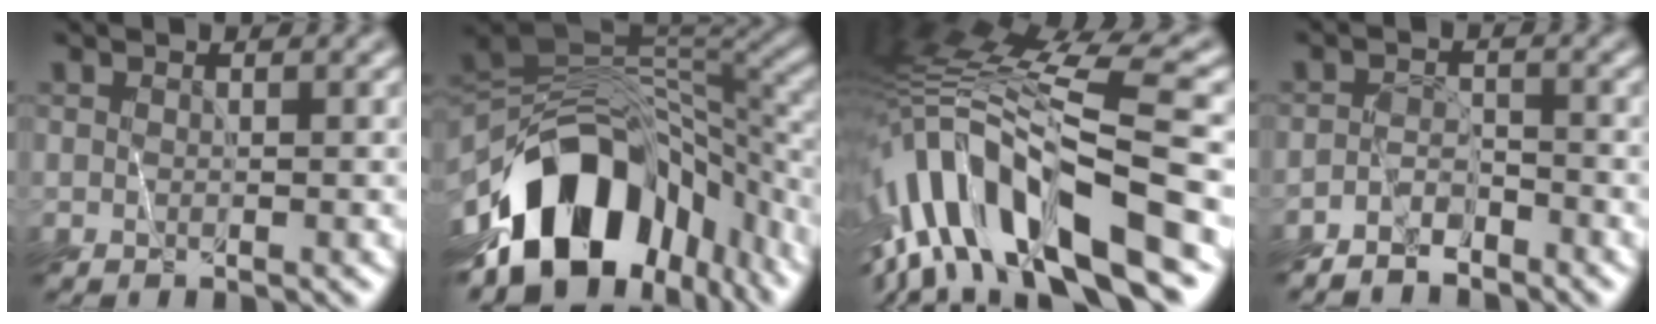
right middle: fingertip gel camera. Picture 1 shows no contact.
{"total": 14.8, "force": [-7.9, 8.3, 9.3], "torque": [-0.168, 0.001, -0.121]}
{"total": 12.6, "force": [-6.6, 2.7, 10.4], "torque": [-0.190, 0.025, -0.113]}
{"total": 3.2, "force": [-3.2, 0.5, 0.2], "torque": [-0.001, -0.002, -0.066]}